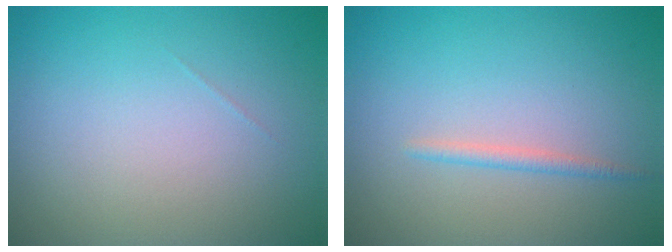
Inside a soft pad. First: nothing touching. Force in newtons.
{"total": 1.0, "press": 1.0, "slide": 0.1}